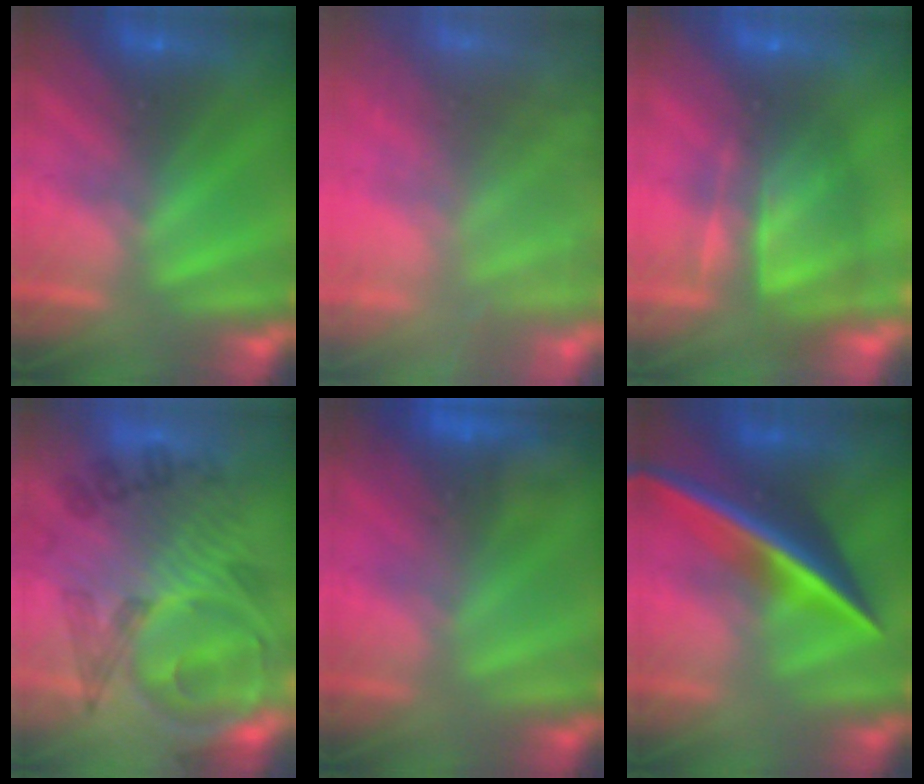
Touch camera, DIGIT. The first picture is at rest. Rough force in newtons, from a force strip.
{"total": 7.5}
{"total": 5.7}
{"total": 7.6}
{"total": 4.7}
{"total": 2.7}